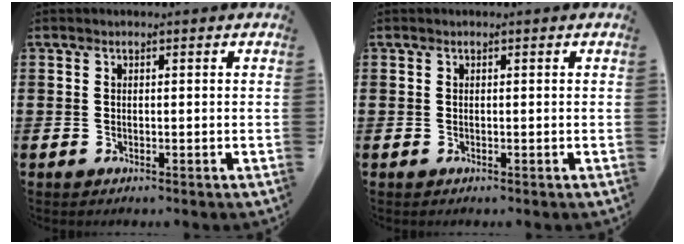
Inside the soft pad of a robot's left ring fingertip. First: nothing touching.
{"total": 0.0}